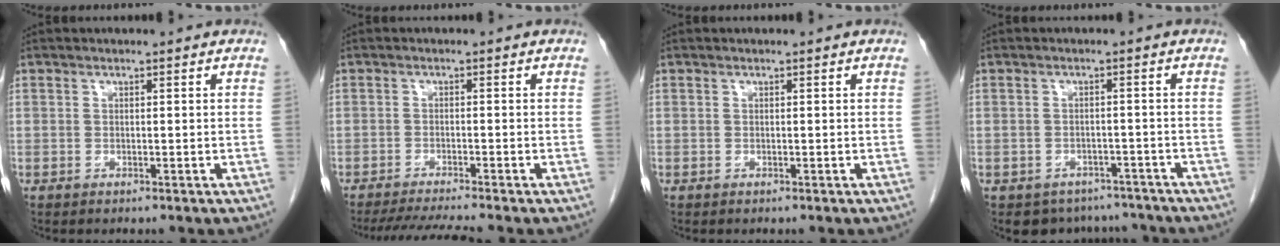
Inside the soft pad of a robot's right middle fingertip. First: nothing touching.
{"total": 5.7, "force": [-5.0, -1.4, 2.4], "torque": [-0.040, -0.020, -0.084]}
{"total": 0.0}
{"total": 6.6, "force": [-5.5, 3.5, 0.3], "torque": [0.006, 0.013, -0.066]}